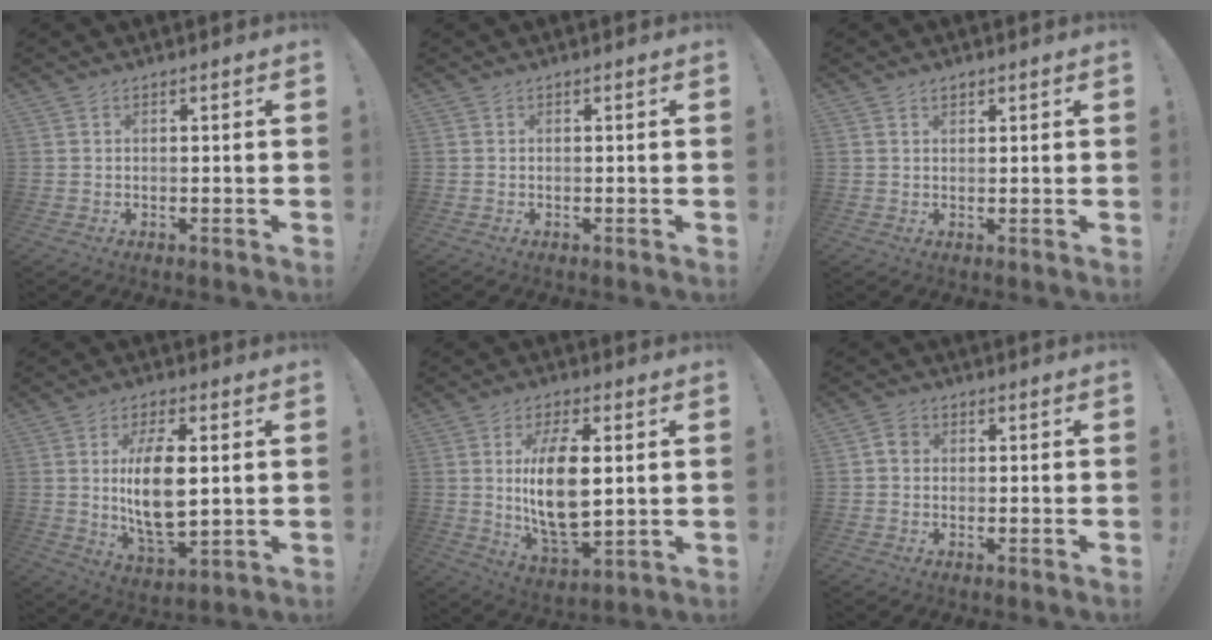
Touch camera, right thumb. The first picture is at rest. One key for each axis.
{"total": 0.0}
{"total": 1.1, "fx": 0.9, "fy": 0.6, "fz": 0.2, "tx": 0.003, "ty": -0.005, "tz": 0.016}
{"total": 13.8, "fx": 1.9, "fy": 6.3, "fz": 12.1, "tx": -0.235, "ty": -0.016, "tz": 0.025}
{"total": 15.0, "fx": 2.0, "fy": 7.1, "fz": 13.1, "tx": -0.252, "ty": -0.013, "tz": 0.029}
{"total": 3.2, "fx": -0.1, "fy": 2.7, "fz": 1.8, "tx": -0.027, "ty": 0.009, "tz": -0.002}